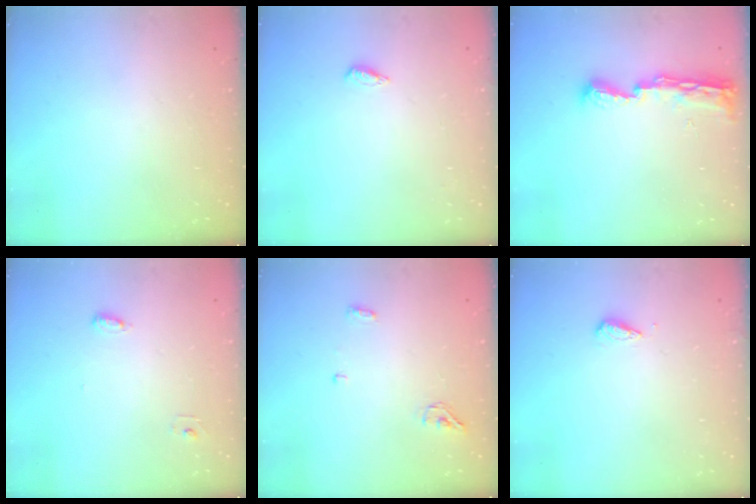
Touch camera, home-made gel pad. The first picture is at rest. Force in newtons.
{"total": 2.7, "press": 2.7, "slide": 0.5}
{"total": 8.3, "press": 8.2, "slide": 0.9}
{"total": 4.5, "press": 4.3, "slide": 1.2}
{"total": 4.0, "press": 3.9, "slide": 1.0}
{"total": 3.0, "press": 3.0, "slide": 0.1}